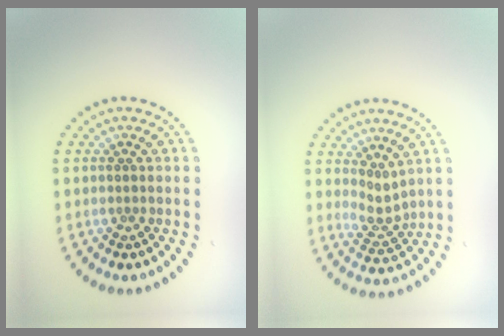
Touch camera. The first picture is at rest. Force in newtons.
{"total": 2.1, "press": 1.5, "slide": 1.5}